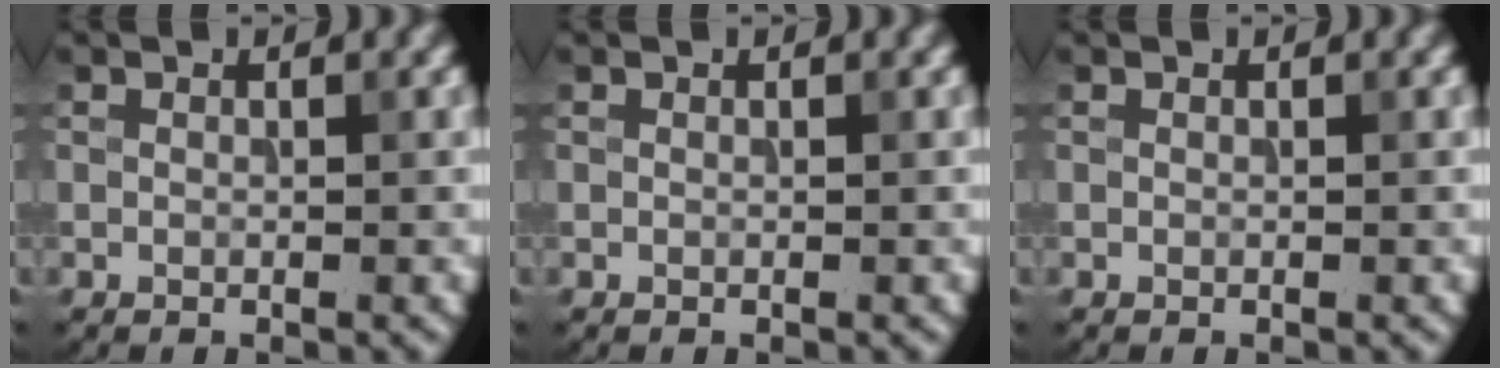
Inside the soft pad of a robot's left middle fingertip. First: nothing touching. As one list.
[{"total": 0.0}, {"total": 0.0}]